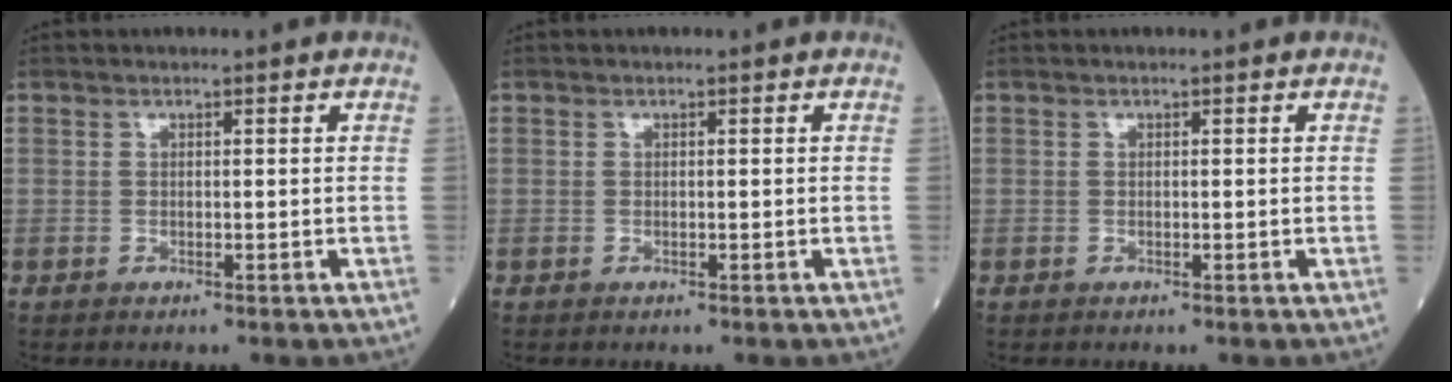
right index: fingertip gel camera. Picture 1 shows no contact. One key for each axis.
{"total": 0.0}
{"total": 0.0}